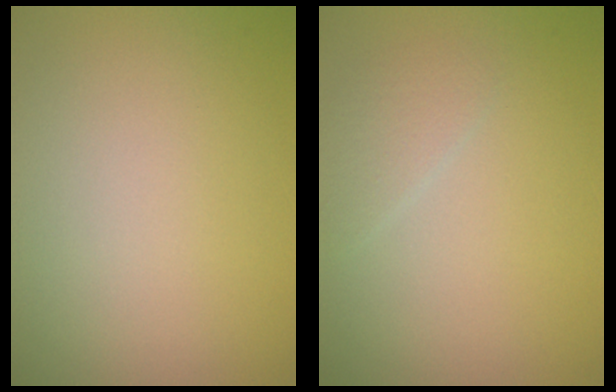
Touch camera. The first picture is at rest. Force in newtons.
{"total": 1.3, "press": 1.3, "slide": 0.1}